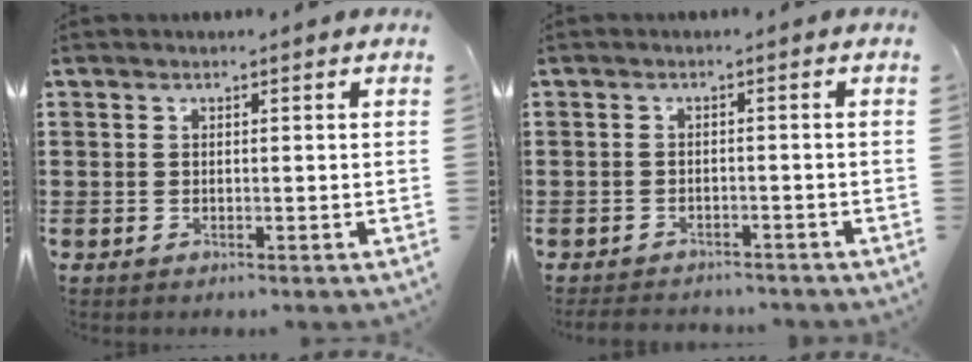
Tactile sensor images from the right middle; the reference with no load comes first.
{"total": 2.0, "force": [-2.0, 0.3, 0.0], "torque": [-0.007, -0.001, -0.044]}